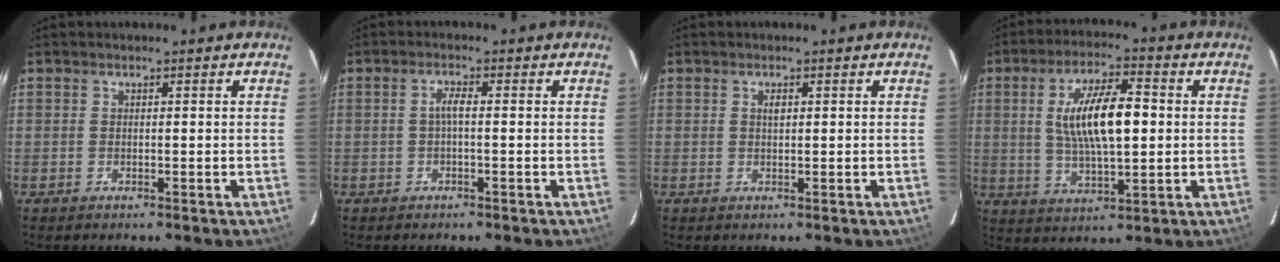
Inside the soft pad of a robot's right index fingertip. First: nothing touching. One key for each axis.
{"total": 1.8, "fx": -0.4, "fy": 0.1, "fz": 1.8, "tx": -0.034, "ty": 0.005, "tz": -0.008}
{"total": 1.0, "fx": 0.3, "fy": 0.5, "fz": 0.8, "tx": -0.014, "ty": 0.003, "tz": 0.005}
{"total": 12.7, "fx": 1.3, "fy": 4.3, "fz": 11.9, "tx": -0.218, "ty": 0.006, "tz": 0.027}